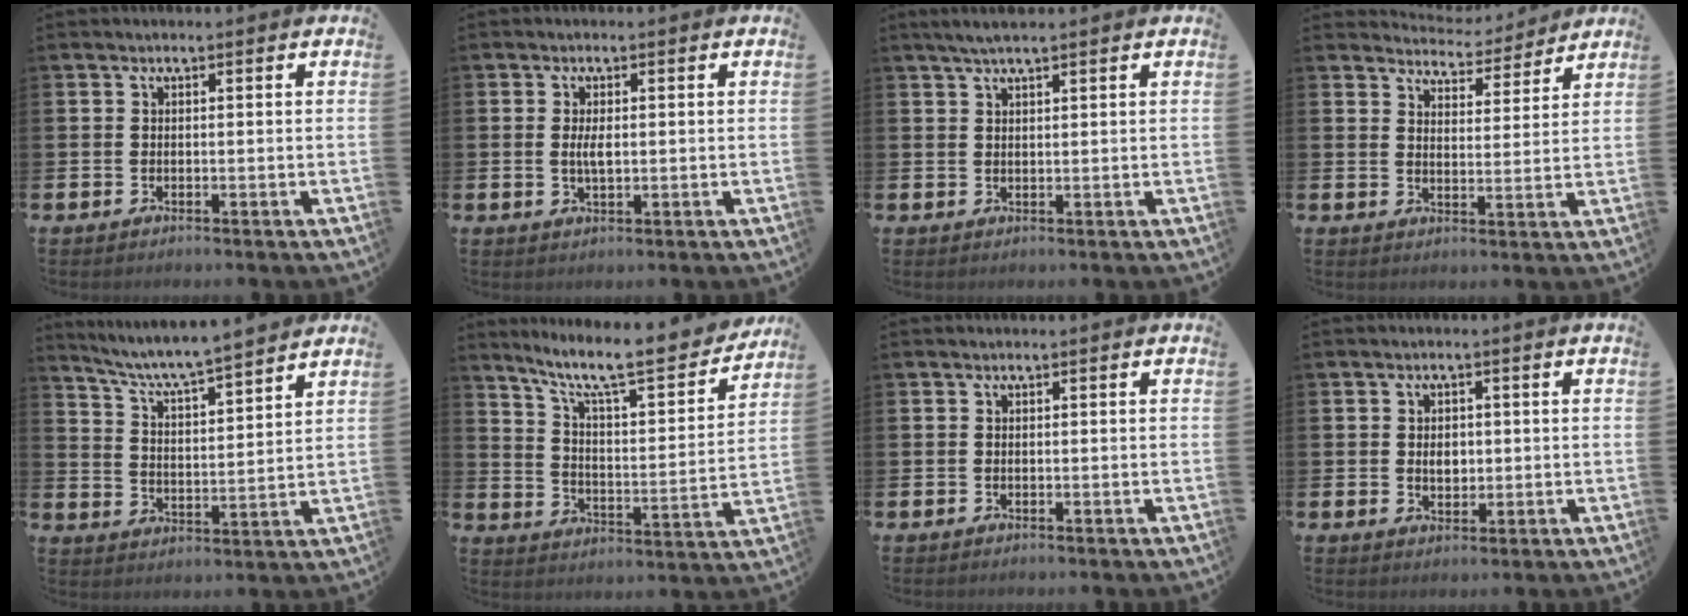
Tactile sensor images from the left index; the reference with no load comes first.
{"total": 2.4, "force": [0.1, 0.9, 2.2], "torque": [-0.042, 0.002, 0.000]}
{"total": 2.7, "force": [2.1, 0.4, 1.6], "torque": [-0.032, 0.002, 0.037]}
{"total": 4.6, "force": [4.5, 0.8, -0.2], "torque": [-0.005, -0.039, 0.075]}
{"total": 6.6, "force": [6.3, 0.0, 1.9], "torque": [-0.068, -0.049, 0.106]}
{"total": 10.3, "force": [8.8, 1.8, 5.0], "torque": [-0.114, -0.062, 0.141]}
{"total": 0.0}
{"total": 2.3, "force": [0.1, 1.7, 1.6], "torque": [-0.015, 0.002, -0.003]}